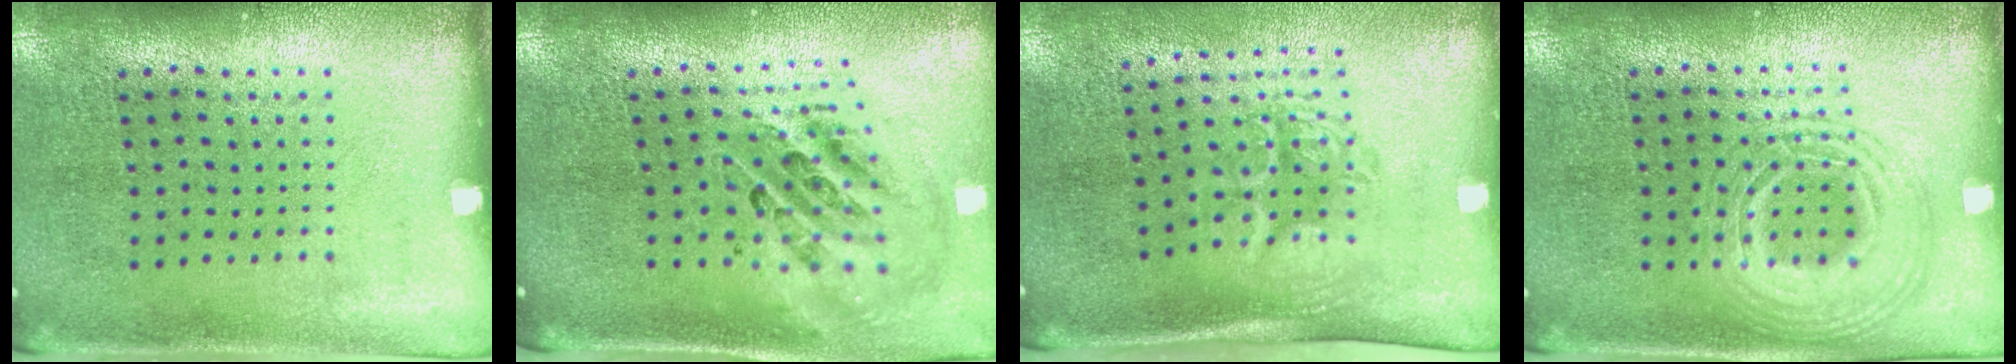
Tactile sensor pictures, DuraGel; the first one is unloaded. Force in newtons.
{"total": 1.4, "press": 1.3, "slide": 0.7}
{"total": 1.7, "press": 1.3, "slide": 1.2}
{"total": 2.9, "press": 2.9, "slide": 0.3}